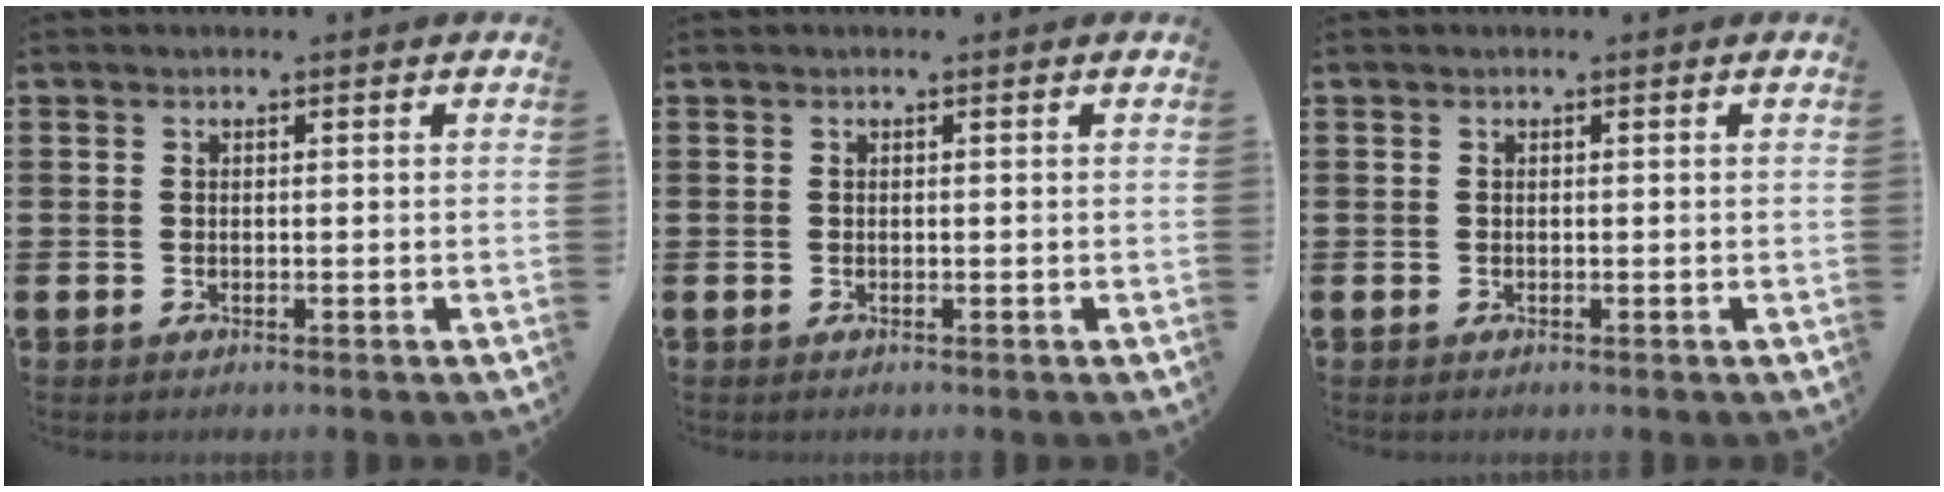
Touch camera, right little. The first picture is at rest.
{"total": 0.0}
{"total": 0.0}